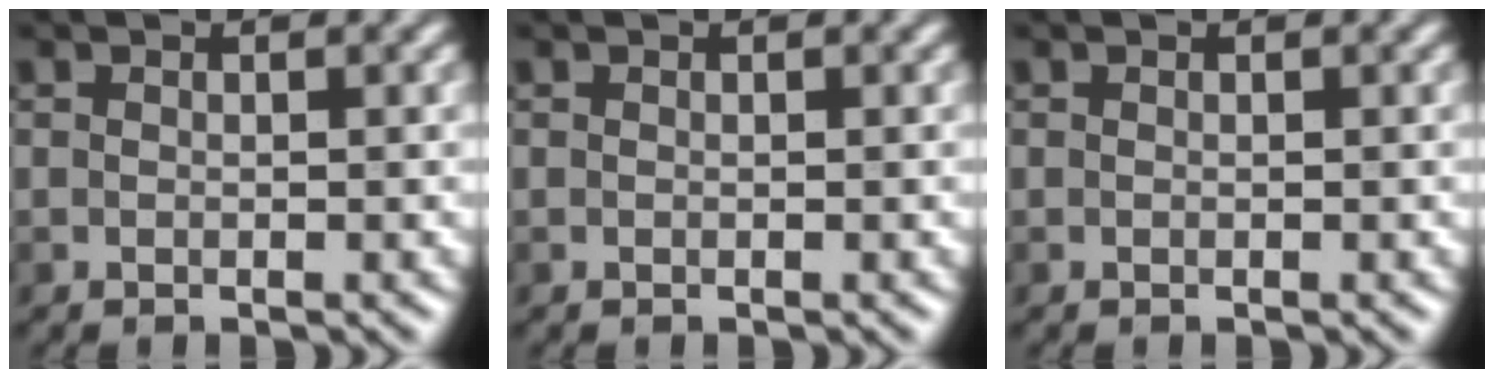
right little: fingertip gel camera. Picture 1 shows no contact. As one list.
[{"total": 0.0}, {"total": 0.0}]